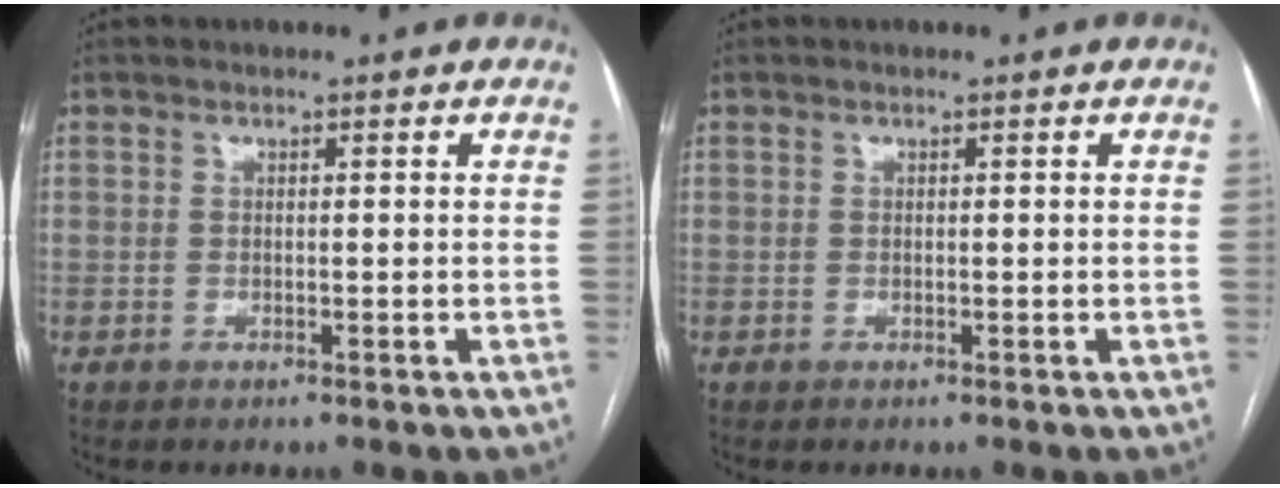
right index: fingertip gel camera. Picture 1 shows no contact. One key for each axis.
{"total": 0.0}